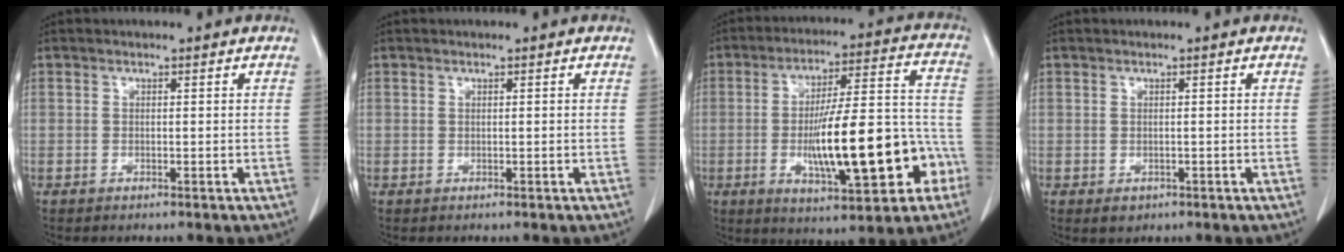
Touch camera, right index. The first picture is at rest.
{"total": 0.0}
{"total": 19.6, "force": [-5.6, 4.6, 18.2], "torque": [-0.274, 0.024, -0.072]}
{"total": 1.6, "force": [-0.8, 1.2, 0.6], "torque": [-0.007, 0.001, -0.003]}